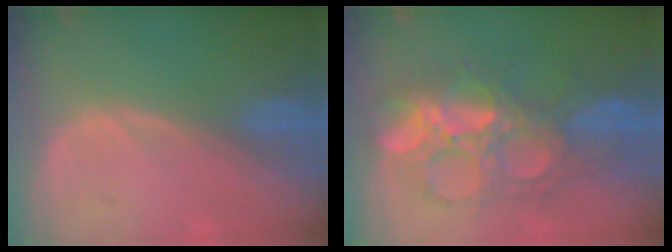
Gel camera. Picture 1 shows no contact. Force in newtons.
{"total": 10.3, "press": 10.2, "slide": 0.6}